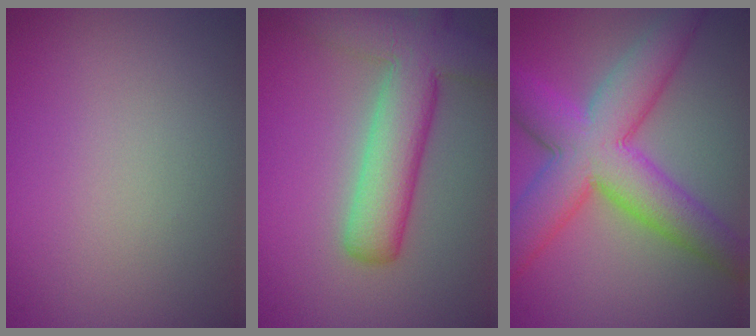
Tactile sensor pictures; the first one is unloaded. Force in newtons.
{"total": 7.6, "press": 7.6, "slide": 0.4}
{"total": 9.8, "press": 9.8, "slide": 0.2}